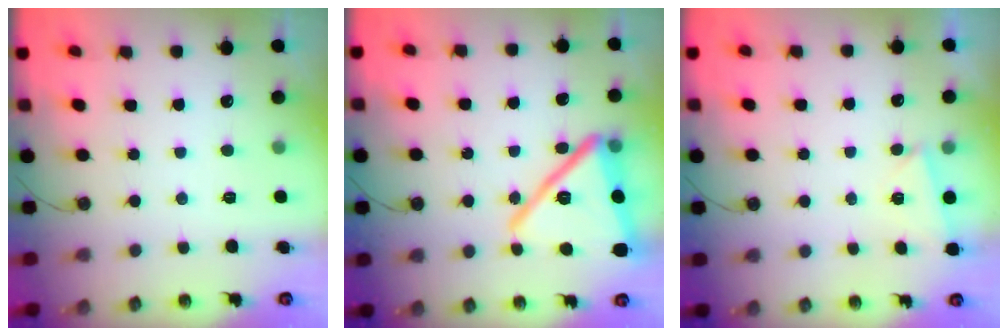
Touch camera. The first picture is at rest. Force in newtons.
{"total": 21.8, "press": 20.7, "slide": 6.8}
{"total": 3.5, "press": 2.7, "slide": 2.1}